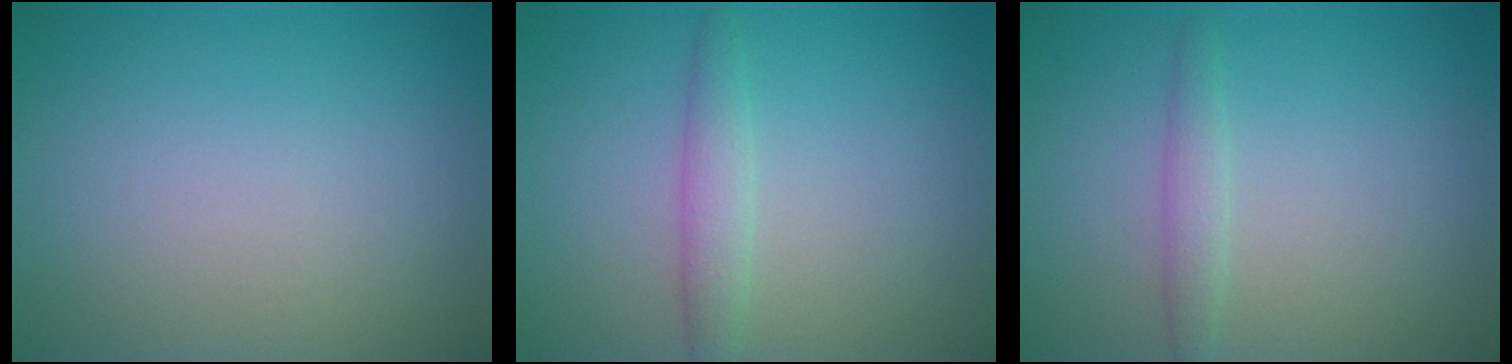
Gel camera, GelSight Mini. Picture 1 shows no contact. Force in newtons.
{"total": 1.9, "press": 1.9, "slide": 0.1}
{"total": 1.4, "press": 1.4, "slide": 0.1}